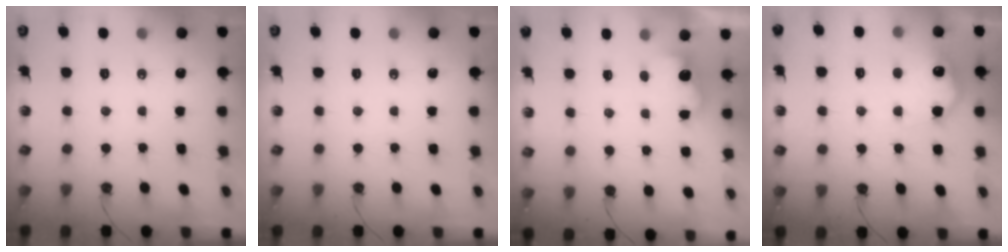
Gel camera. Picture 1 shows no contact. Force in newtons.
{"total": 0.0}
{"total": 3.5, "press": 3.4, "slide": 0.8}
{"total": 12.0, "press": 12.0, "slide": 0.3}